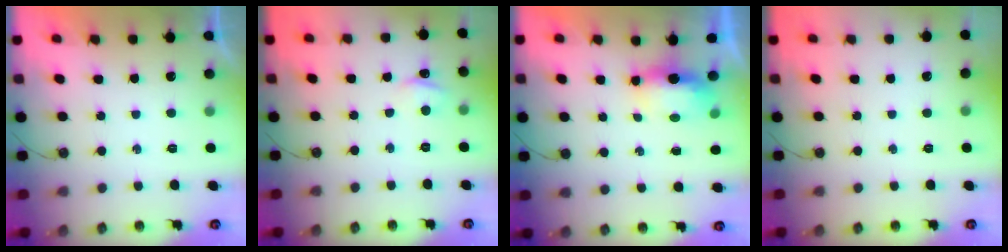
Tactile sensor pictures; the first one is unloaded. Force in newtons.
{"total": 2.9, "press": 2.8, "slide": 0.3}
{"total": 5.9, "press": 5.8, "slide": 0.7}
{"total": 0.0}